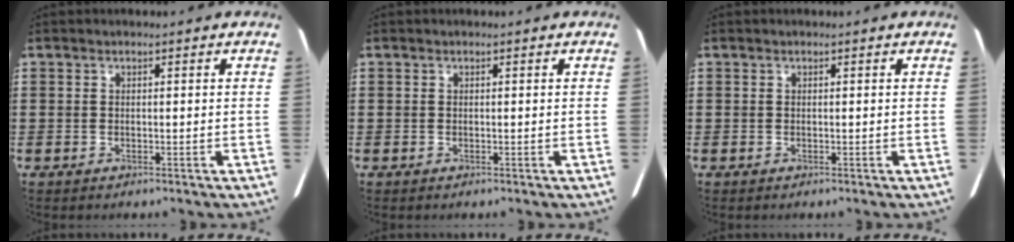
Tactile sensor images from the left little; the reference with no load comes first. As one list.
[{"total": 0.0}, {"total": 0.0}]